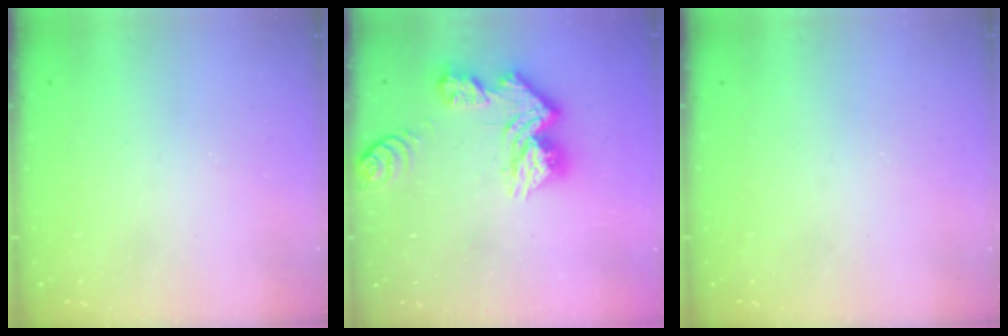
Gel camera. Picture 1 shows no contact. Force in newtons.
{"total": 13.2, "press": 13.2, "slide": 1.2}
{"total": 0.0}